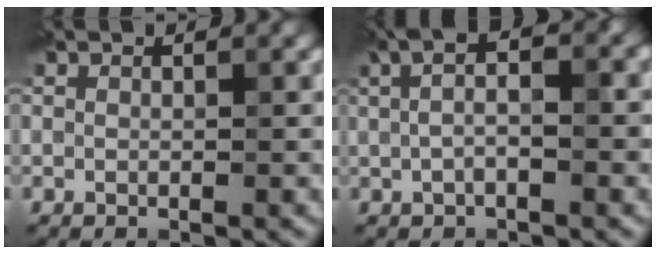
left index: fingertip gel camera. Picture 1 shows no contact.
{"total": 4.7, "force": [0.8, 1.9, 4.2], "torque": [-0.073, 0.011, -0.003]}